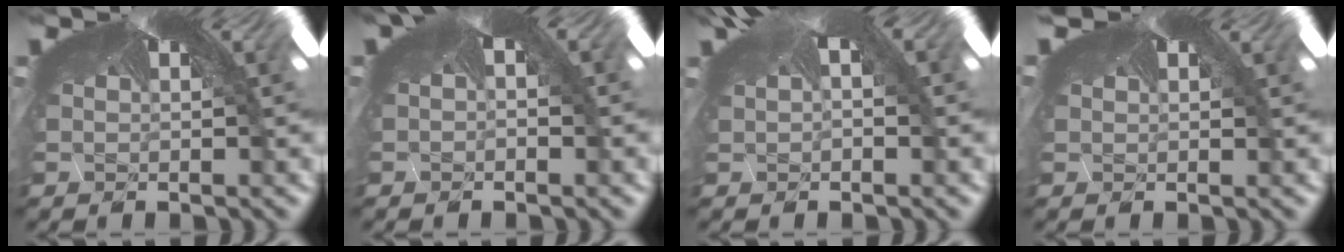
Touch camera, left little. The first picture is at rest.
{"total": 1.3, "force": [-1.0, 0.5, 0.8], "torque": [-0.018, 0.005, -0.017]}
{"total": 1.2, "force": [-0.3, 0.6, 1.1], "torque": [-0.034, 0.006, 0.001]}
{"total": 1.4, "force": [0.6, 1.0, 0.8], "torque": [-0.027, 0.006, 0.008]}